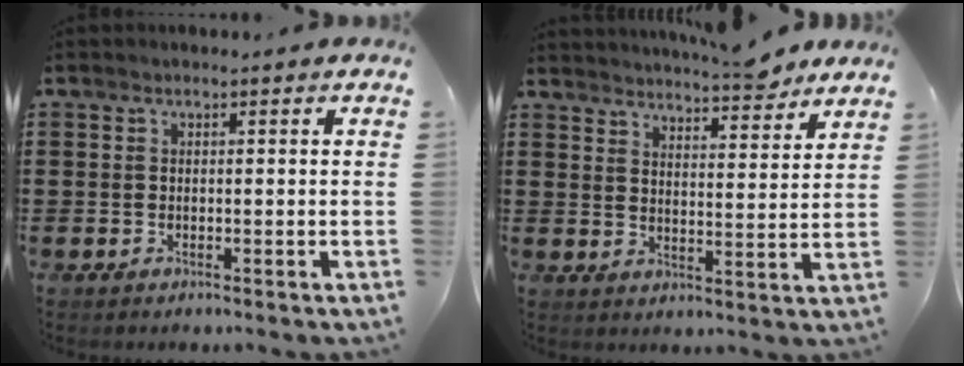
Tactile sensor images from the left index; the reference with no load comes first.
{"total": 5.2, "force": [5.1, 0.2, 0.9], "torque": [-0.021, -0.031, 0.087]}